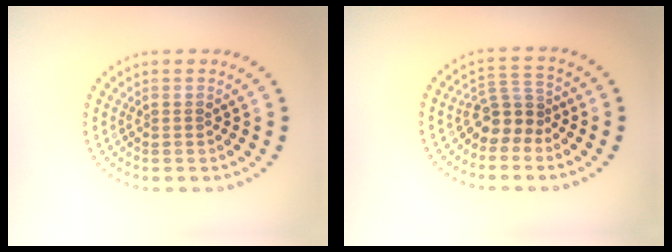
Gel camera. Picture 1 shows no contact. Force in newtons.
{"total": 2.9, "press": 2.3, "slide": 1.8}